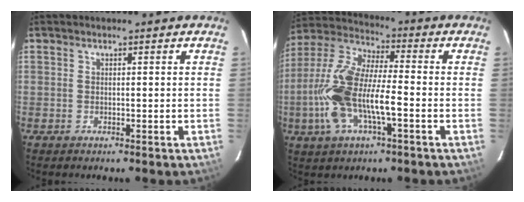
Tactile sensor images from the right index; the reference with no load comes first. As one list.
[{"total": 16.0, "force": [-4.0, 5.6, 14.5], "torque": [-0.306, 0.002, -0.084]}]